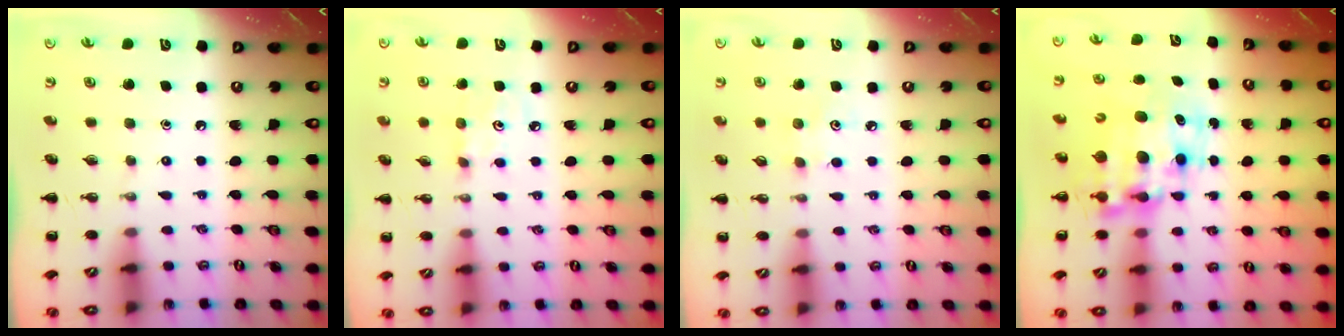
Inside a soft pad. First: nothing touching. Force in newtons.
{"total": 3.5, "press": 3.4, "slide": 1.0}
{"total": 3.7, "press": 3.5, "slide": 1.0}
{"total": 10.3, "press": 10.0, "slide": 2.8}